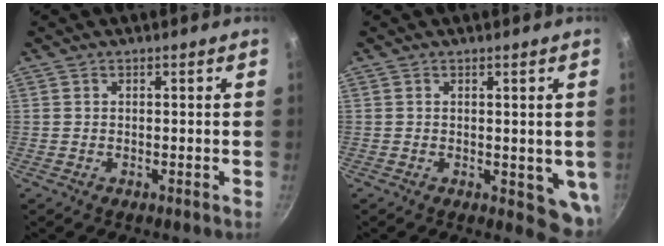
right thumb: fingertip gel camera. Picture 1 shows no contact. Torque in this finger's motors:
{"motor_torque": [0.03, 0.50, -0.04, -0.02, 0.15]}